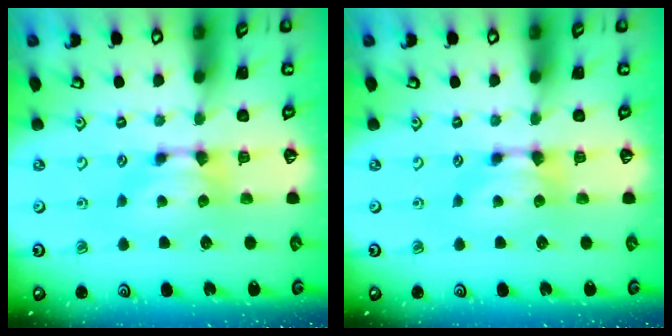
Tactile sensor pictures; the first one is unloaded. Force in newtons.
{"total": 0.0}